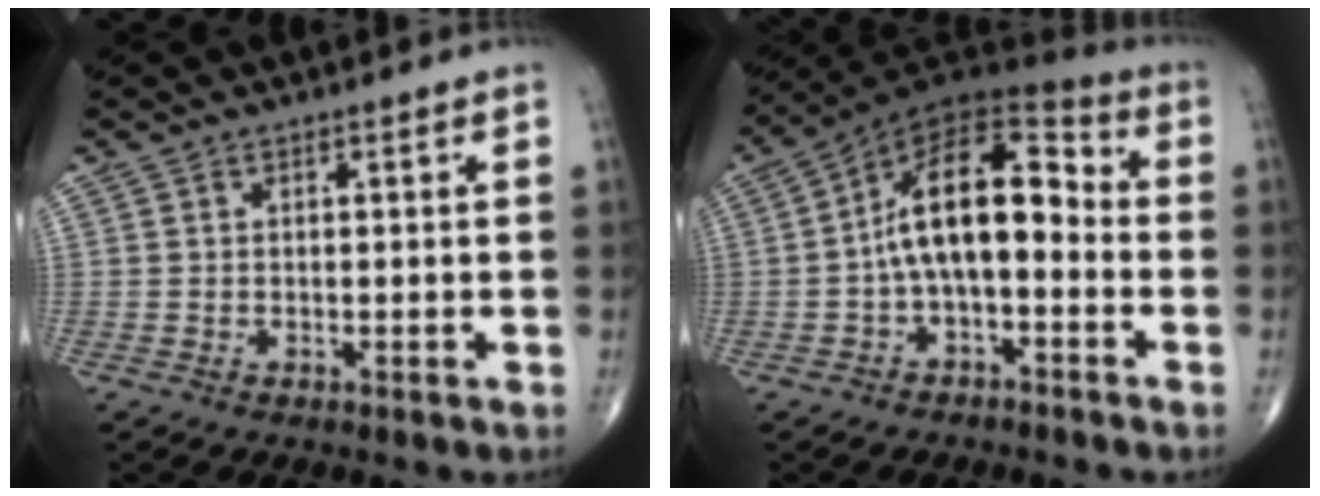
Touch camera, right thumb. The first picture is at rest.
{"total": 14.9, "force": [-1.5, 7.7, 12.7], "torque": [-0.188, 0.054, -0.039]}